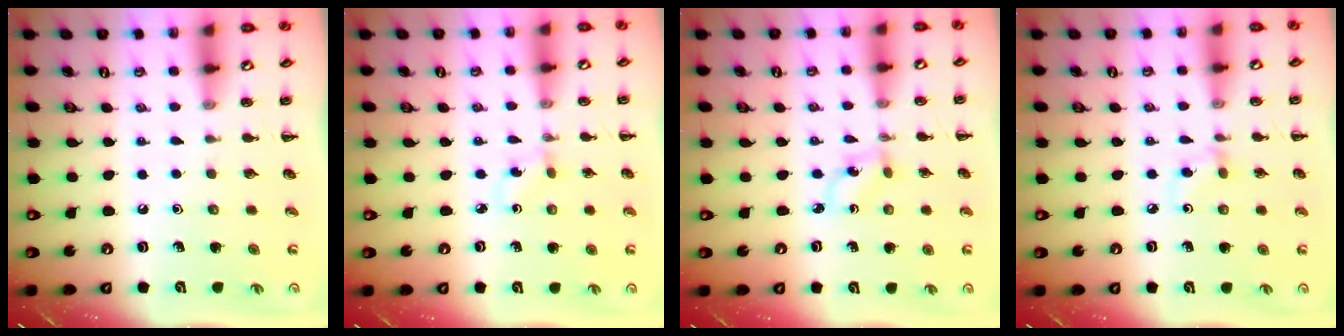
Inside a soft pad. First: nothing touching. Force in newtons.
{"total": 1.5, "press": 1.3, "slide": 0.8}
{"total": 1.2, "press": 1.1, "slide": 0.5}
{"total": 3.9, "press": 3.5, "slide": 1.6}